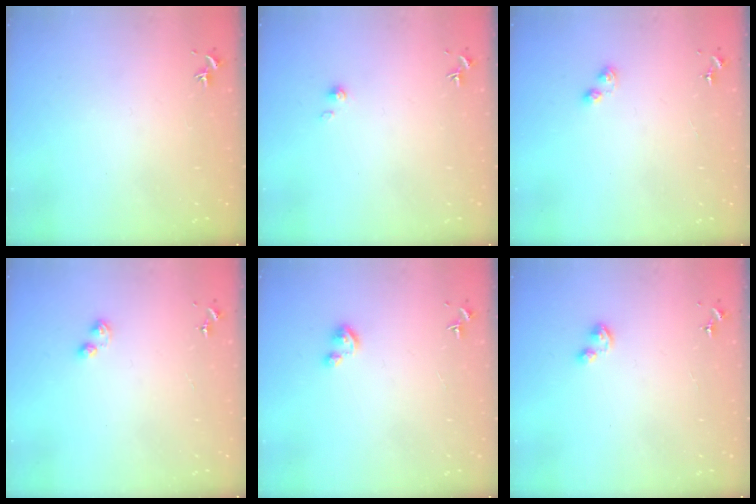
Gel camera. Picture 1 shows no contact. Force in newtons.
{"total": 2.8, "press": 2.8, "slide": 0.4}
{"total": 3.6, "press": 3.5, "slide": 0.4}
{"total": 2.9, "press": 2.9, "slide": 0.4}
{"total": 2.8, "press": 2.8, "slide": 0.2}
{"total": 1.9, "press": 1.9, "slide": 0.3}